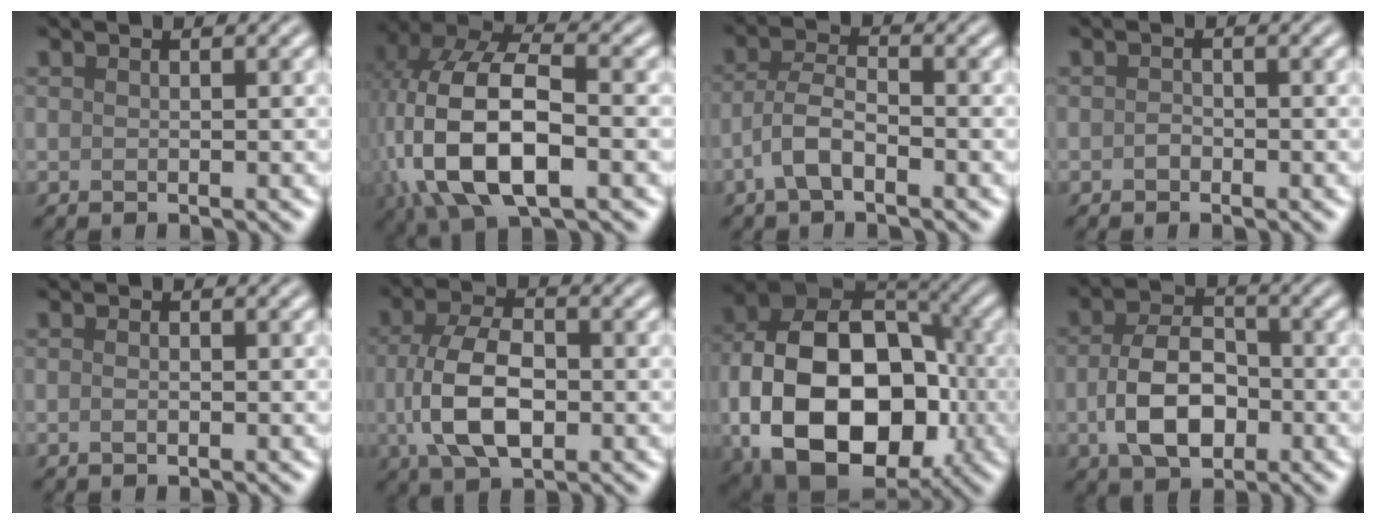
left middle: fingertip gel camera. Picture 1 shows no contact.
{"total": 12.7, "force": [-2.3, 6.7, 10.5], "torque": [-0.229, -0.001, -0.041]}
{"total": 3.6, "force": [-1.7, 1.6, 2.8], "torque": [-0.055, 0.009, -0.040]}
{"total": 0.6, "force": [-0.3, 0.5, 0.3], "torque": [-0.009, 0.001, -0.008]}
{"total": 0.7, "force": [-0.1, 0.3, 0.6], "torque": [-0.014, 0.000, -0.005]}
{"total": 7.1, "force": [-0.8, 4.0, 5.8], "torque": [-0.126, 0.000, -0.017]}
{"total": 18.2, "force": [-3.4, 12.8, 12.4], "torque": [-0.204, -0.023, -0.042]}
{"total": 6.6, "force": [-1.3, 4.1, 4.9], "torque": [-0.099, 0.000, -0.026]}